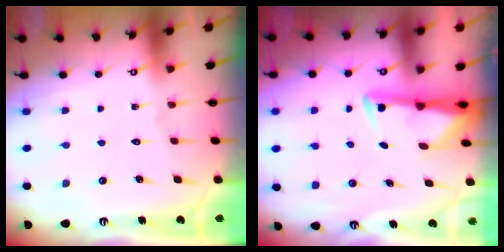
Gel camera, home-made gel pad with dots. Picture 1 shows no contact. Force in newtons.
{"total": 2.8, "press": 2.7, "slide": 0.6}